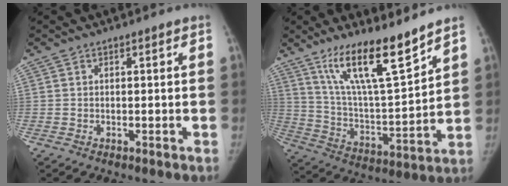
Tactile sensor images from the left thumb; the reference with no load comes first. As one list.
[{"total": 16.4, "force": [11.7, 3.1, 11.0], "torque": [-0.171, -0.075, 0.221]}]